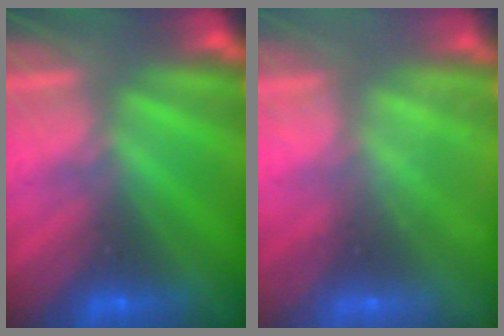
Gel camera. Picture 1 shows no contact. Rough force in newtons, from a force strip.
{"total": 2.3}